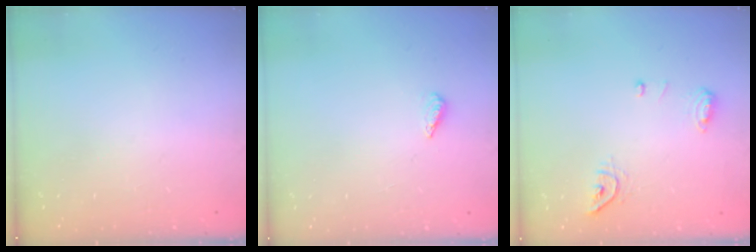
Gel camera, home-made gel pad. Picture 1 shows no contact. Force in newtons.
{"total": 2.3, "press": 2.2, "slide": 0.8}
{"total": 7.9, "press": 7.8, "slide": 1.3}